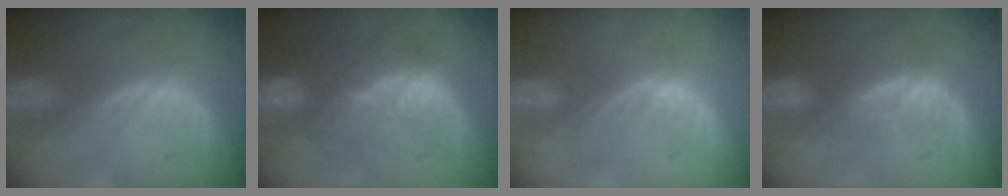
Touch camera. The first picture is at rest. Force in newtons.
{"total": 10.7, "press": 9.6, "slide": 4.8}
{"total": 1.0, "press": 0.8, "slide": 0.6}
{"total": 4.1, "press": 3.7, "slide": 1.8}